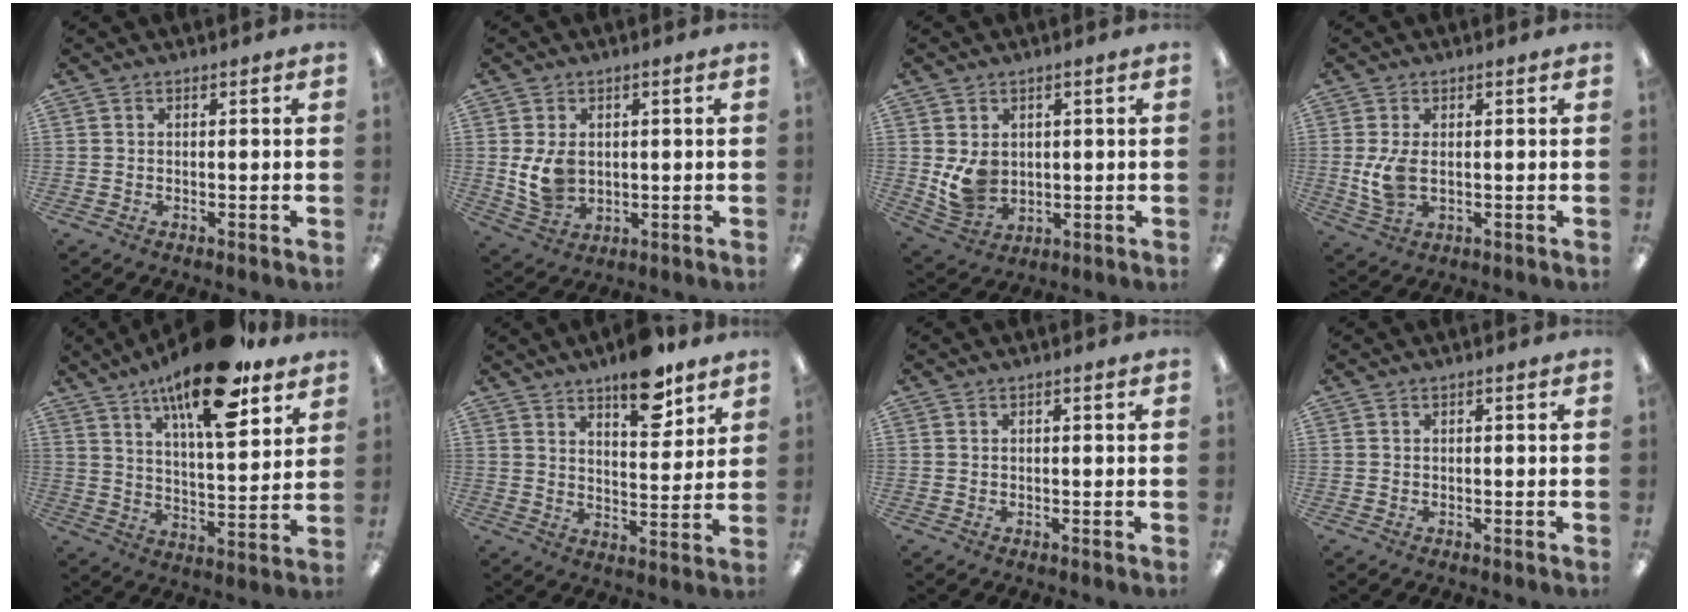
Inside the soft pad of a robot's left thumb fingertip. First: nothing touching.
{"total": 7.4, "force": [0.7, 5.5, 5.0], "torque": [-0.098, -0.001, 0.014]}
{"total": 7.0, "force": [1.1, 5.9, 3.6], "torque": [-0.069, -0.003, 0.022]}
{"total": 7.1, "force": [0.1, 3.9, 6.0], "torque": [-0.126, -0.001, -0.001]}
{"total": 19.6, "force": [12.8, 6.3, 13.4], "torque": [-0.212, -0.067, 0.206]}
{"total": 11.7, "force": [8.5, 4.3, 6.7], "torque": [-0.082, -0.051, 0.143]}
{"total": 0.0}
{"total": 0.0}